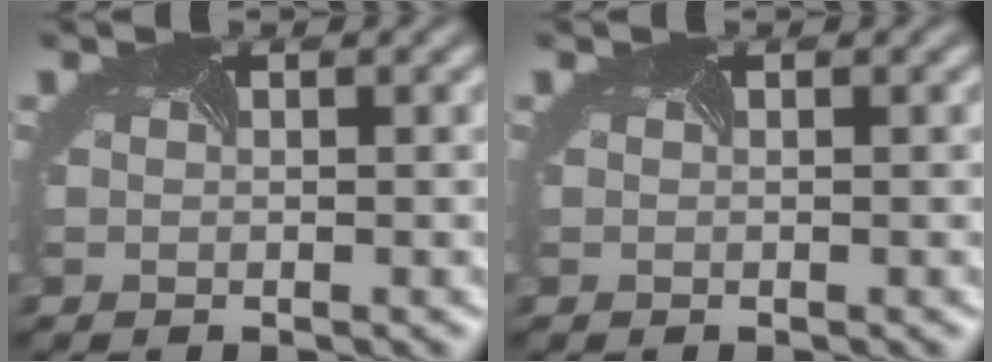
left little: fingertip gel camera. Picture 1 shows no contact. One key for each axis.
{"total": 0.0}